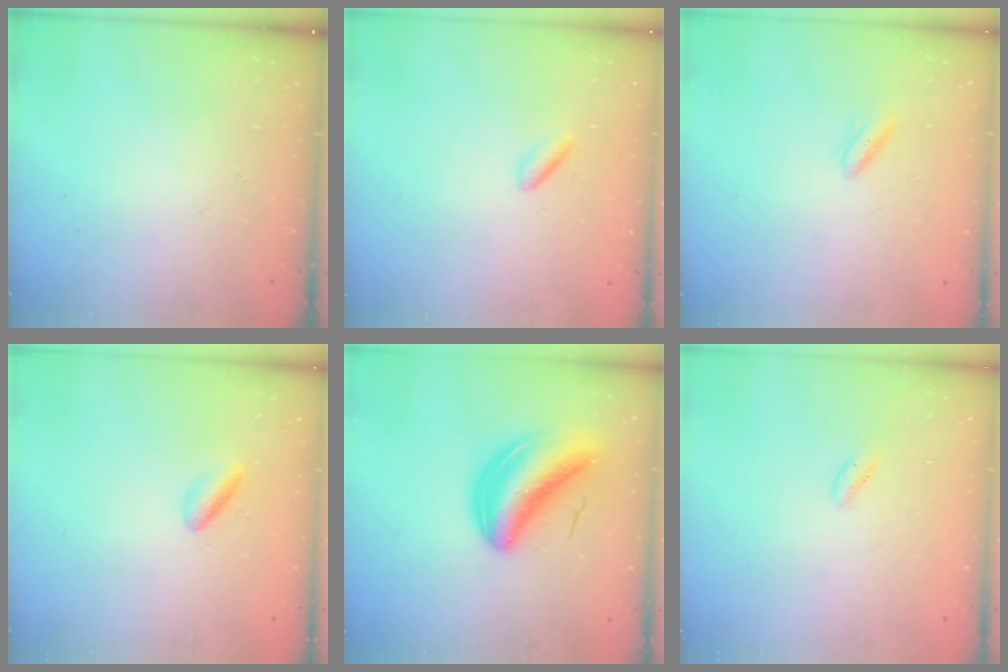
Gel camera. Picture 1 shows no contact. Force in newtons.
{"total": 1.6, "press": 1.4, "slide": 0.7}
{"total": 3.5, "press": 3.4, "slide": 1.1}
{"total": 1.8, "press": 1.7, "slide": 0.5}
{"total": 8.3, "press": 8.0, "slide": 2.5}
{"total": 0.5, "press": 0.0, "slide": 0.5}